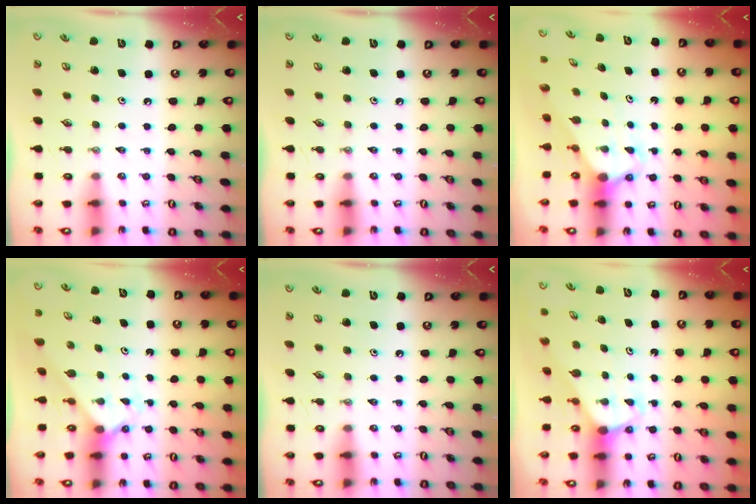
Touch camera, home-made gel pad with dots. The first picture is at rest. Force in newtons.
{"total": 0.0}
{"total": 2.9, "press": 2.9, "slide": 0.2}
{"total": 2.1, "press": 2.1, "slide": 0.2}
{"total": 0.0}
{"total": 3.3, "press": 3.3, "slide": 0.1}